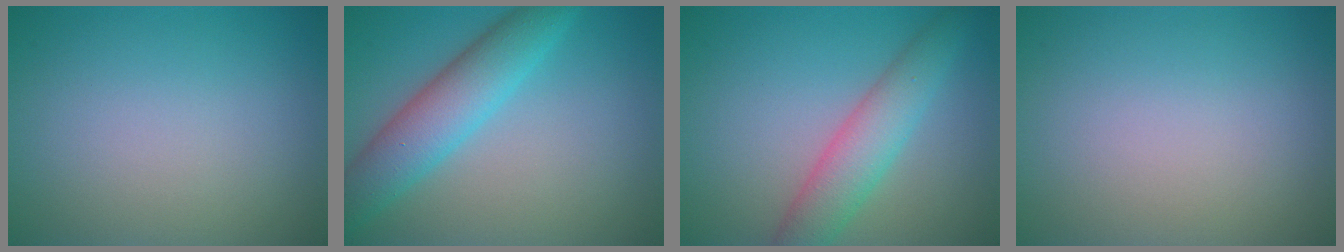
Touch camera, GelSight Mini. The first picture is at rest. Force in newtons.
{"total": 5.6, "press": 5.5, "slide": 0.3}
{"total": 4.4, "press": 4.4, "slide": 0.1}
{"total": 0.0}